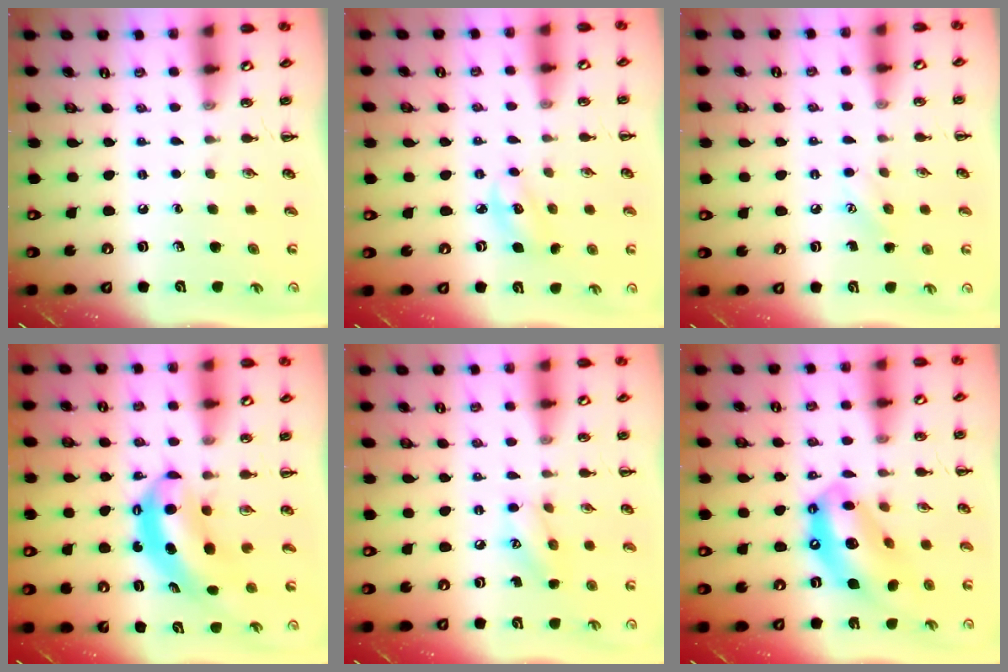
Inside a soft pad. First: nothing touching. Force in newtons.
{"total": 3.9, "press": 3.8, "slide": 0.9}
{"total": 5.7, "press": 5.5, "slide": 1.7}
{"total": 6.9, "press": 6.7, "slide": 1.6}
{"total": 9.1, "press": 9.0, "slide": 1.5}
{"total": 15.0, "press": 14.5, "slide": 4.1}